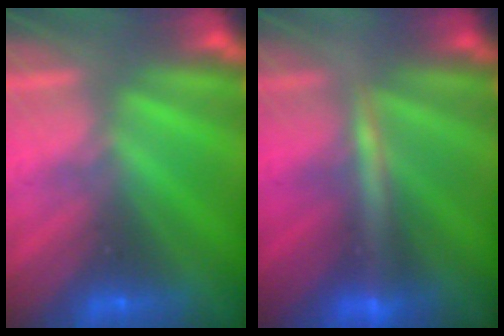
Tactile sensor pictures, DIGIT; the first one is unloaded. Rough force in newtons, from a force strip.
{"total": 2.5}